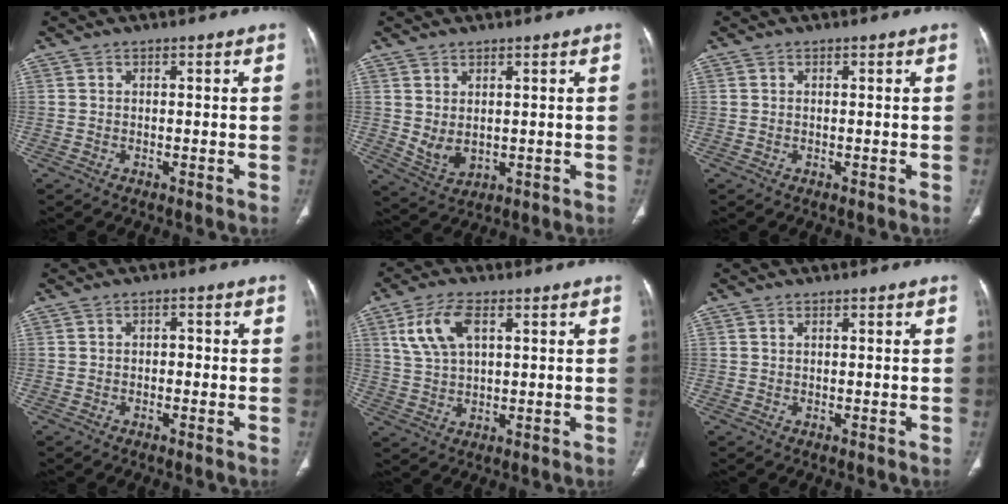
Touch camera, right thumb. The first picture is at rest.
{"total": 4.2, "force": [0.7, 2.5, 3.3], "torque": [-0.059, -0.012, 0.029]}
{"total": 0.0}
{"total": 1.6, "force": [-0.4, 1.2, 0.9], "torque": [-0.003, 0.006, -0.011]}
{"total": 8.2, "force": [3.2, 4.0, 6.4], "torque": [-0.134, 0.000, 0.067]}
{"total": 0.0}